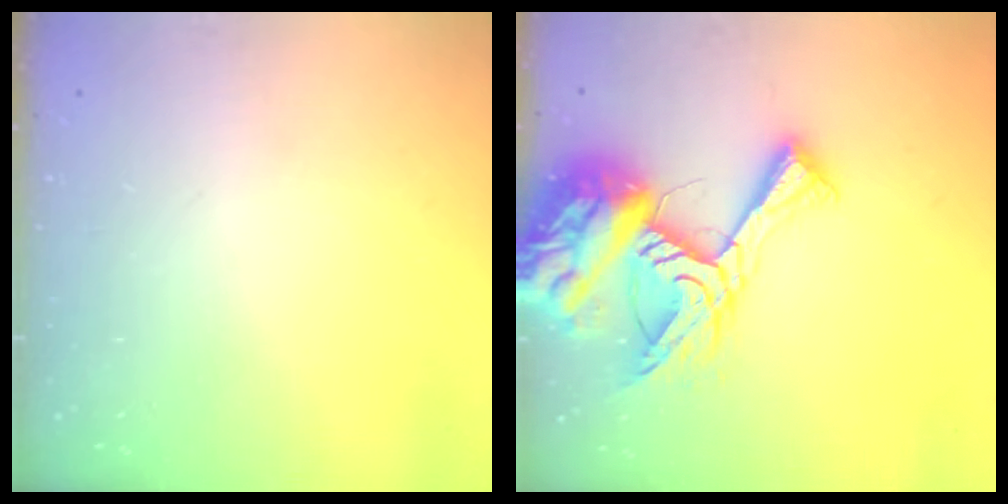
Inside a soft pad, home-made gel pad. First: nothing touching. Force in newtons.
{"total": 21.2, "press": 21.1, "slide": 2.2}